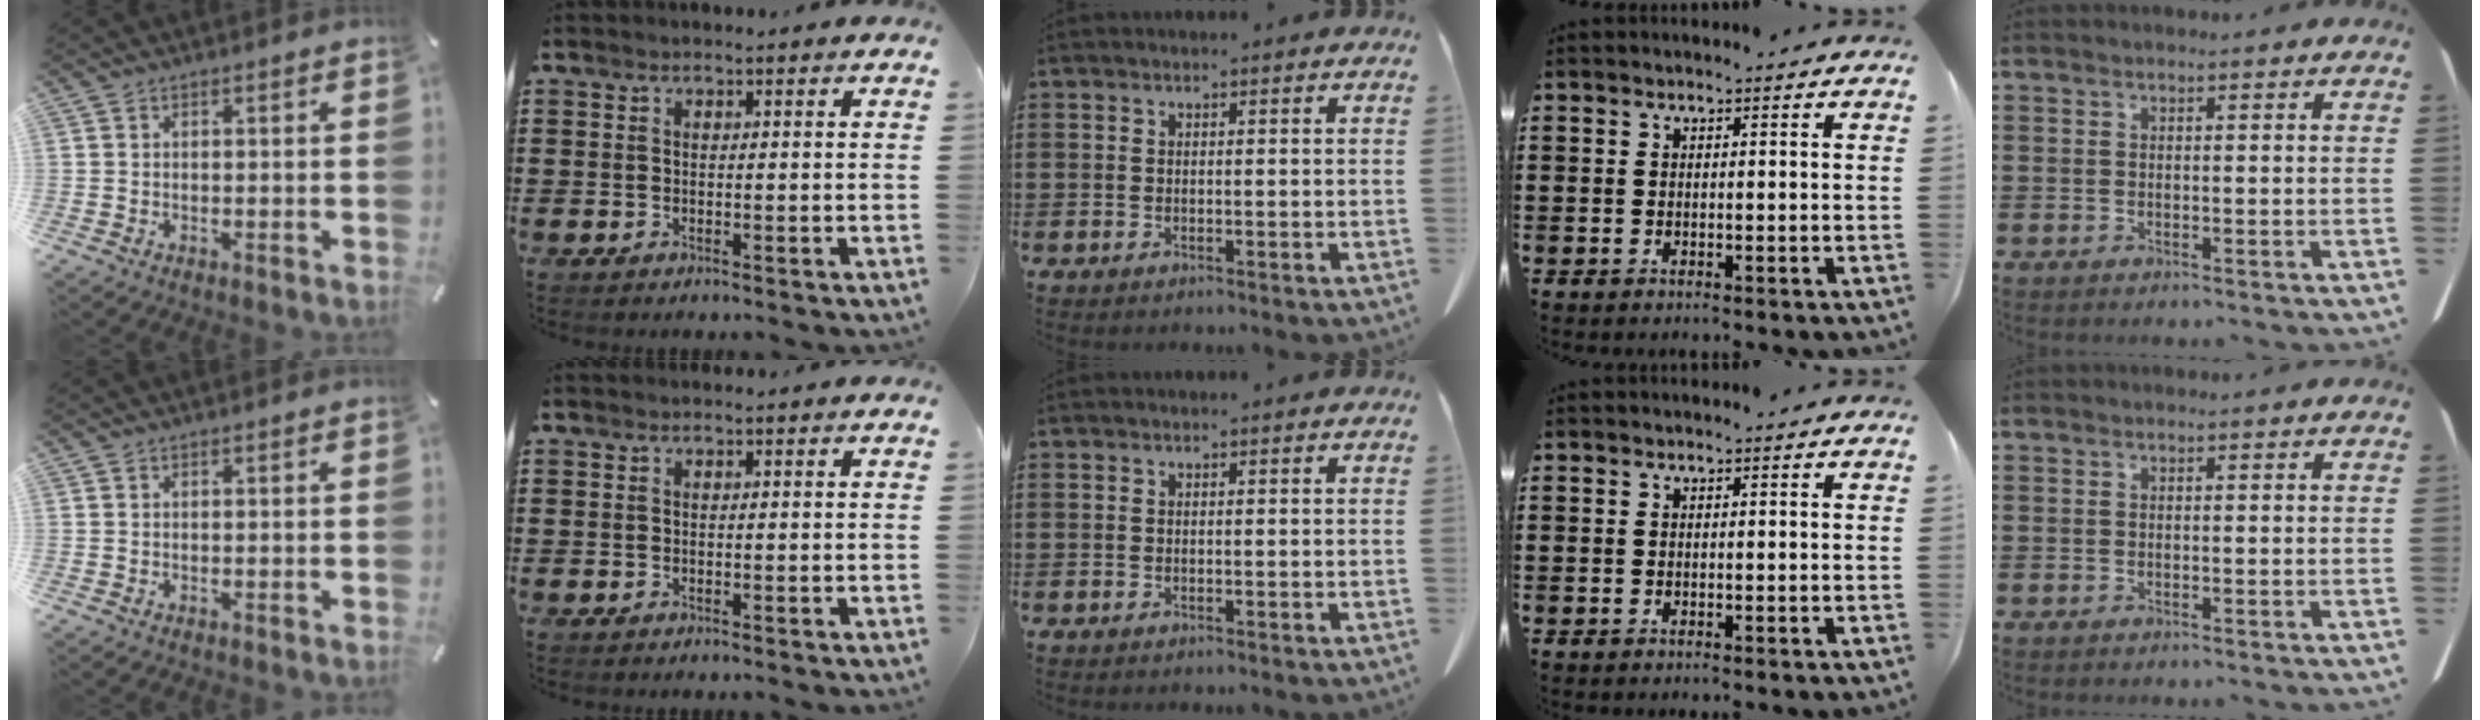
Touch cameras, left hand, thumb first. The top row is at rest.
{}